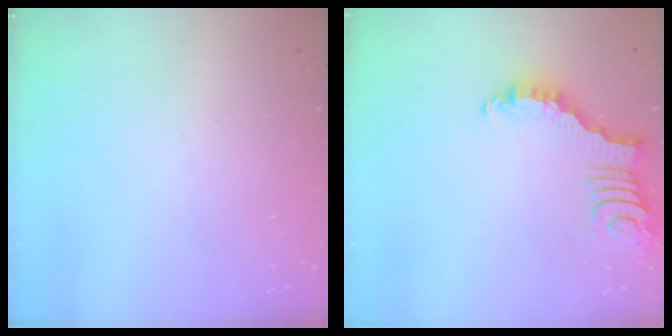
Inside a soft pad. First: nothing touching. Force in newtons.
{"total": 3.3, "press": 3.2, "slide": 0.6}